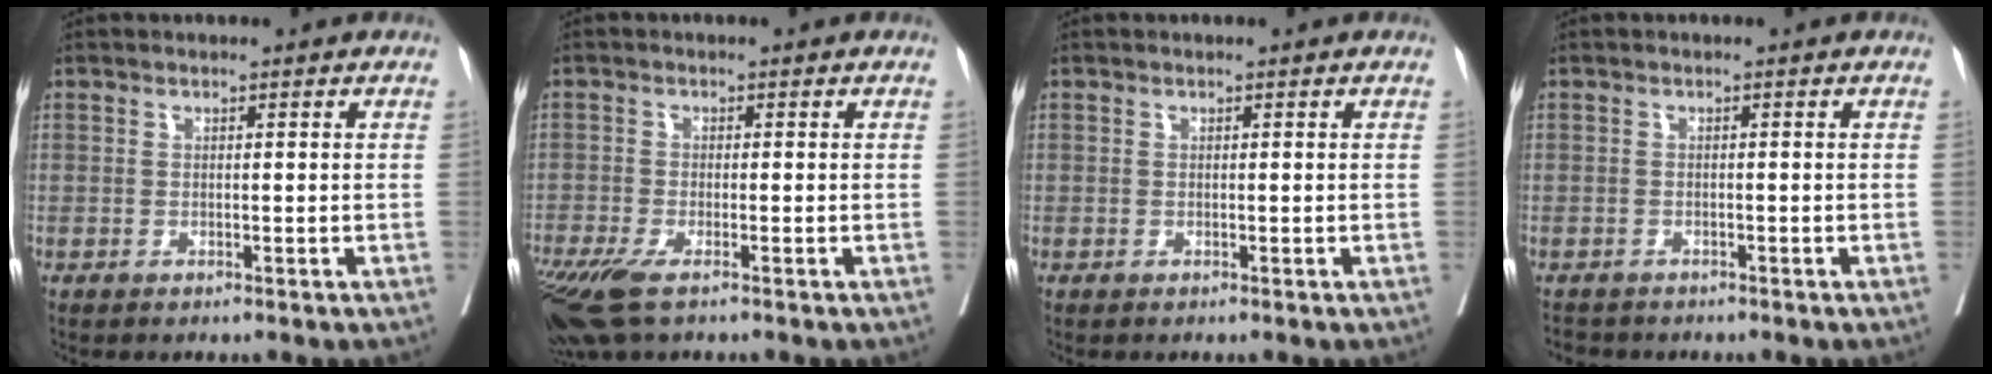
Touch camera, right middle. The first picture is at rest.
{"total": 7.4, "force": [-5.2, 1.7, 5.0], "torque": [-0.092, -0.019, -0.094]}
{"total": 0.0}
{"total": 2.8, "force": [-2.6, 1.0, 0.4], "torque": [-0.009, -0.005, -0.037]}